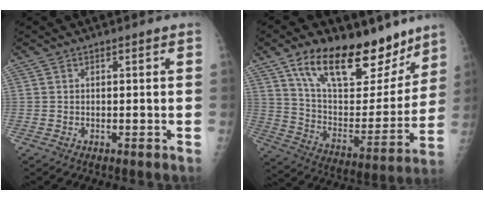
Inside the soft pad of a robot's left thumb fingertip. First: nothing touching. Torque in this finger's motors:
{"motor_torque": [0.73, 0.75, 1.50, -1.27, 0.17]}